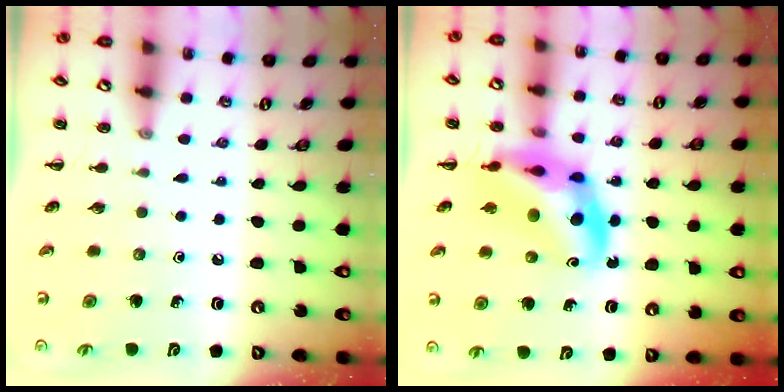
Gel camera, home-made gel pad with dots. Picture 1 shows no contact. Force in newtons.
{"total": 12.5, "press": 12.1, "slide": 3.4}